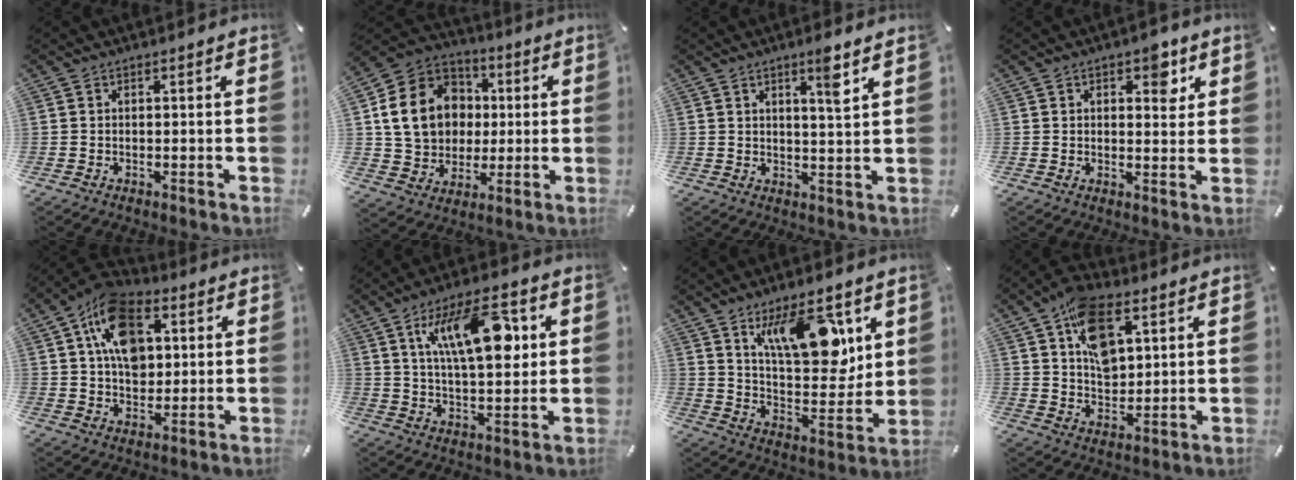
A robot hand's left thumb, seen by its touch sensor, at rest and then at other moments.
{"total": 16.9, "force": [1.5, 14.8, 8.0], "torque": [-0.160, 0.016, 0.034]}
{"total": 5.6, "force": [3.2, 0.7, 4.5], "torque": [-0.064, -0.016, 0.046]}
{"total": 6.0, "force": [2.7, 3.4, 4.1], "torque": [-0.031, -0.013, 0.035]}
{"total": 14.7, "force": [4.6, 10.3, 9.4], "torque": [-0.164, -0.004, 0.084]}
{"total": 18.5, "force": [6.4, 8.3, 15.3], "torque": [-0.260, -0.001, 0.099]}
{"total": 17.9, "force": [9.9, 8.1, 12.5], "torque": [-0.183, -0.047, 0.168]}
{"total": 13.3, "force": [6.1, 8.1, 8.6], "torque": [-0.141, -0.013, 0.112]}